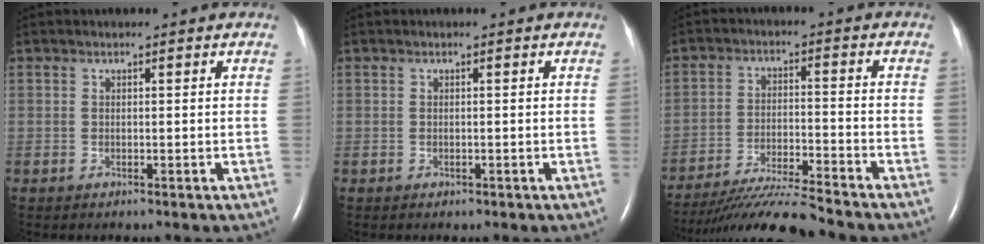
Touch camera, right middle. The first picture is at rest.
{"total": 0.0}
{"total": 11.6, "force": [-10.8, -1.4, 3.8], "torque": [-0.064, -0.015, -0.190]}